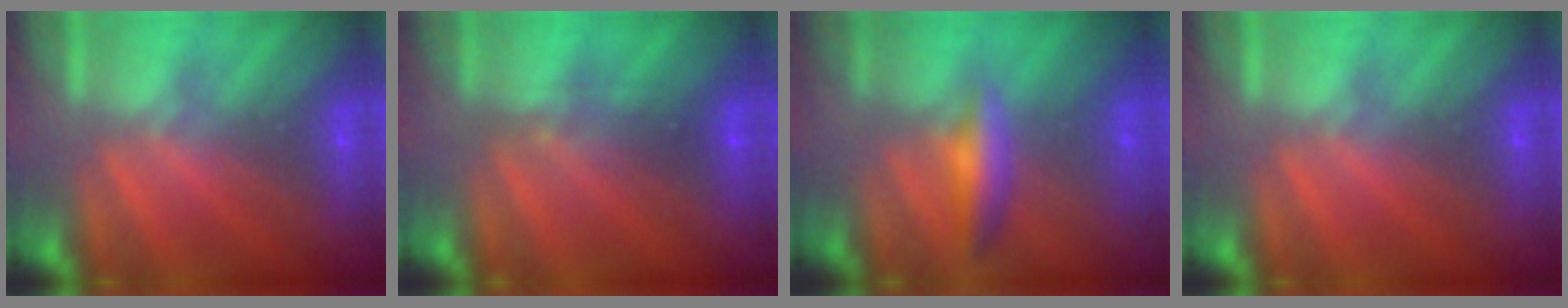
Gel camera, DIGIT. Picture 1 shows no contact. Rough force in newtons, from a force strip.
{"total": 2.3}
{"total": 2.4}
{"total": 0.0}